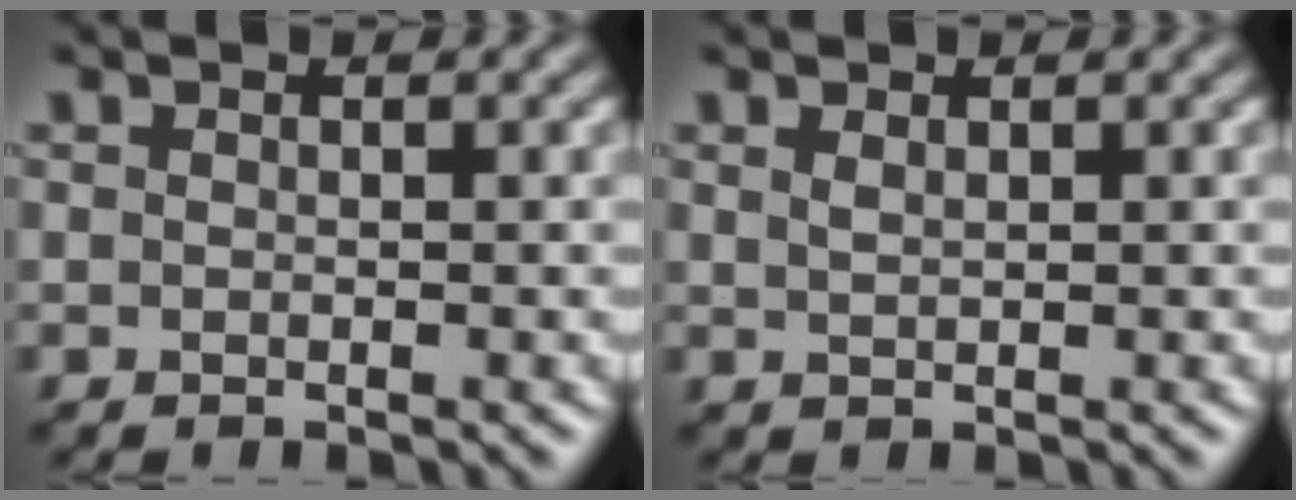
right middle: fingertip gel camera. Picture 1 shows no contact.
{"total": 0.7, "force": [0.5, 0.2, 0.4], "torque": [-0.010, -0.001, 0.011]}